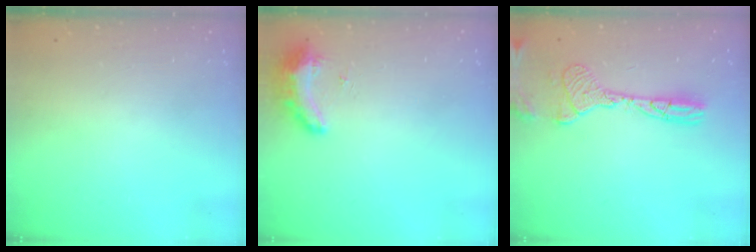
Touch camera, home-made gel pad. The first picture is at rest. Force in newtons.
{"total": 8.3, "press": 8.2, "slide": 1.6}
{"total": 13.3, "press": 13.0, "slide": 2.6}